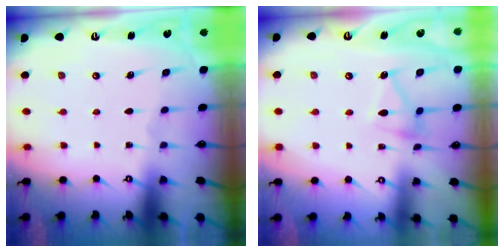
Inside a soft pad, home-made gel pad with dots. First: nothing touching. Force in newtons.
{"total": 11.0, "press": 10.9, "slide": 0.6}